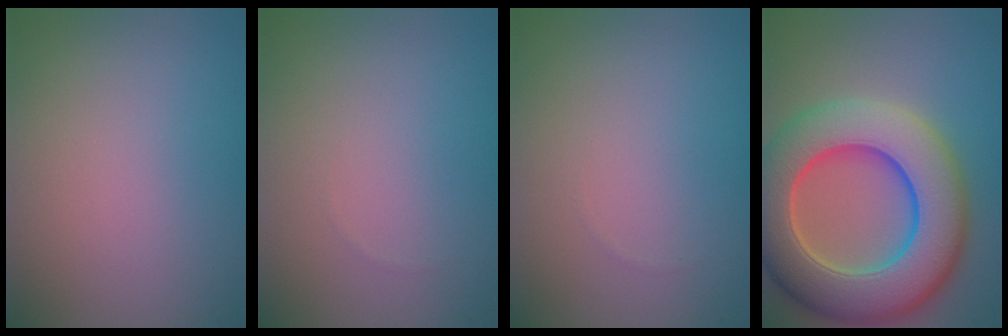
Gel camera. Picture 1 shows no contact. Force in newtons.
{"total": 0.0}
{"total": 0.0}
{"total": 12.6, "press": 12.6, "slide": 0.6}